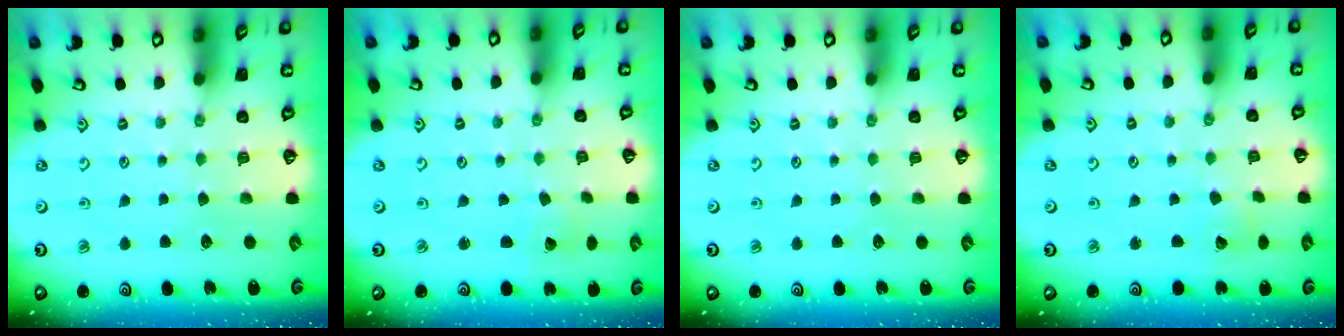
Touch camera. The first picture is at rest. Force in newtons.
{"total": 2.2, "press": 2.2, "slide": 0.1}
{"total": 0.0}
{"total": 2.6, "press": 2.6, "slide": 0.3}